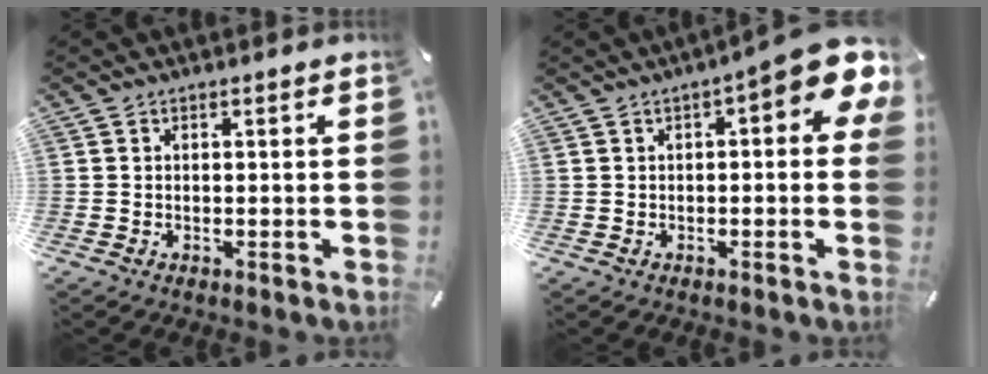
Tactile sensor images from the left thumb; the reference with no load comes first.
{"total": 10.1, "force": [3.8, 2.8, 8.9], "torque": [-0.118, -0.032, 0.063]}